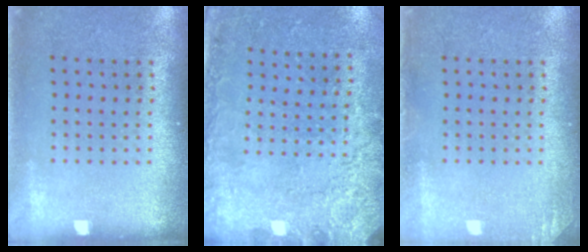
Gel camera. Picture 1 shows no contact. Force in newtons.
{"total": 2.5, "press": 2.1, "slide": 1.3}
{"total": 1.1, "press": 1.1, "slide": 0.1}